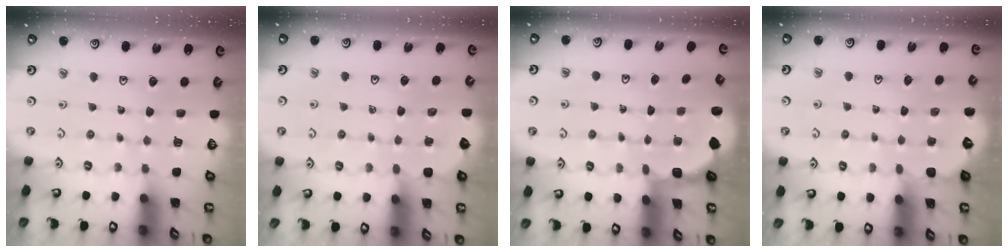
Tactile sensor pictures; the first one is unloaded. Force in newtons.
{"total": 2.3, "press": 2.3, "slide": 0.1}
{"total": 1.9, "press": 1.8, "slide": 0.7}
{"total": 2.0, "press": 2.0, "slide": 0.1}